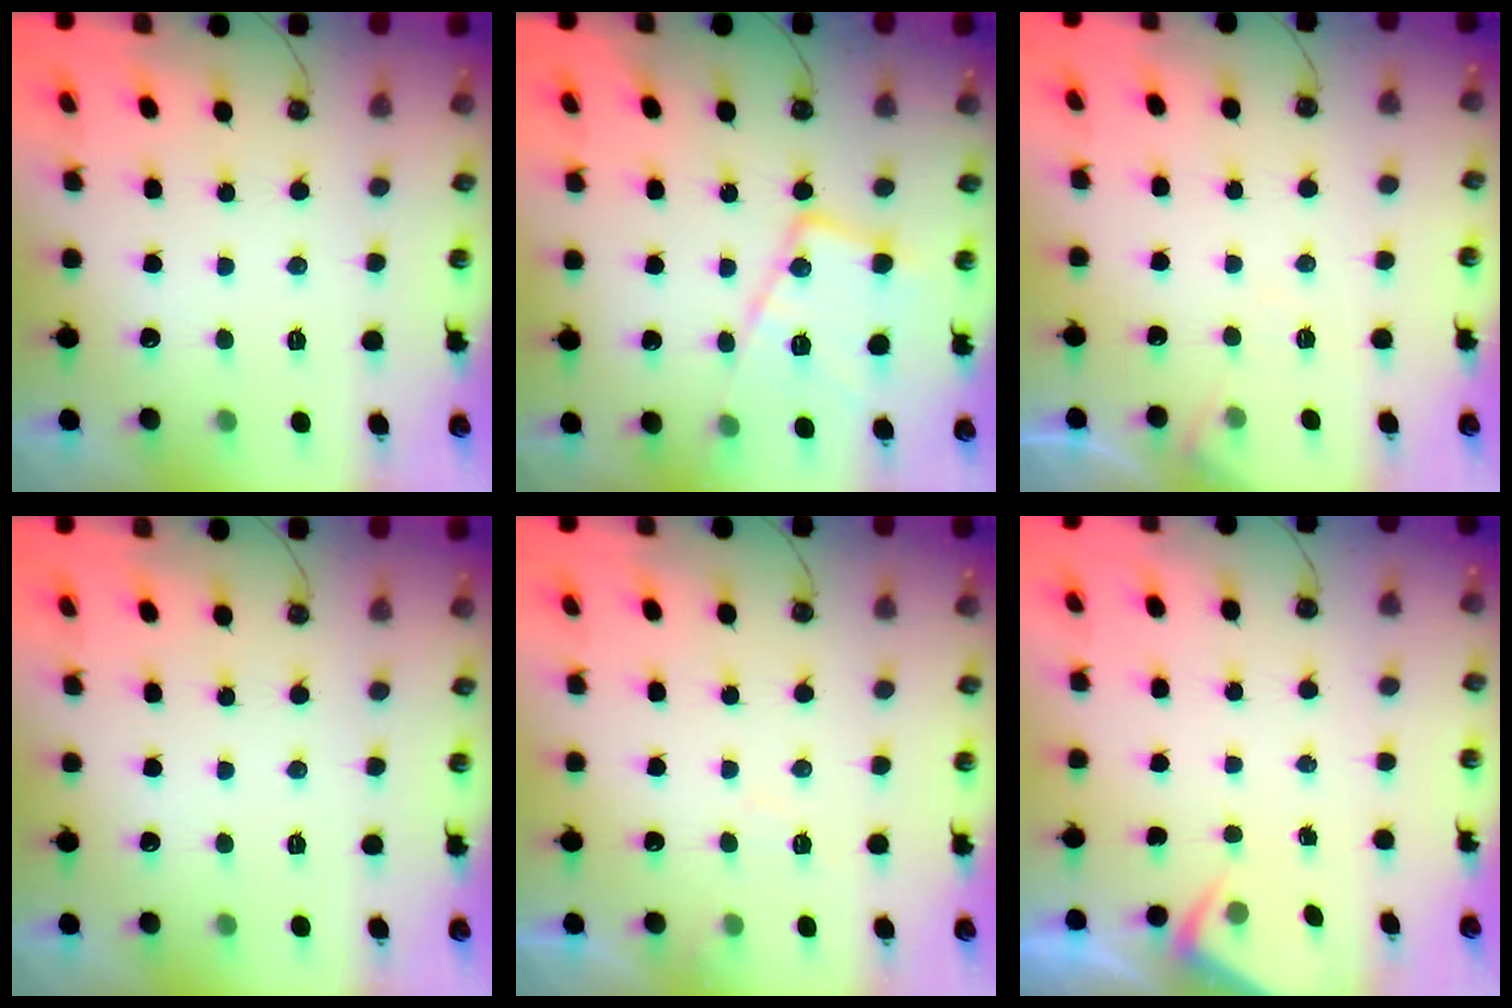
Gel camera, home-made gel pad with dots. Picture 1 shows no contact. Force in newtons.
{"total": 16.4, "press": 16.3, "slide": 1.6}
{"total": 4.4, "press": 4.3, "slide": 0.7}
{"total": 0.0}
{"total": 5.7, "press": 5.6, "slide": 0.9}
{"total": 2.4, "press": 2.4, "slide": 0.4}